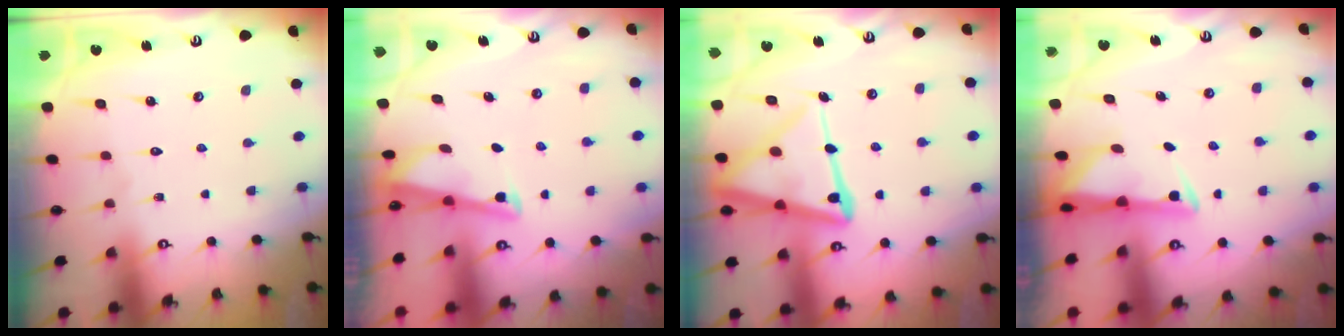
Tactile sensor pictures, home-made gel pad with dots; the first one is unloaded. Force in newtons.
{"total": 2.9, "press": 2.9, "slide": 0.4}
{"total": 16.5, "press": 16.4, "slide": 1.8}
{"total": 2.9, "press": 2.9, "slide": 0.6}